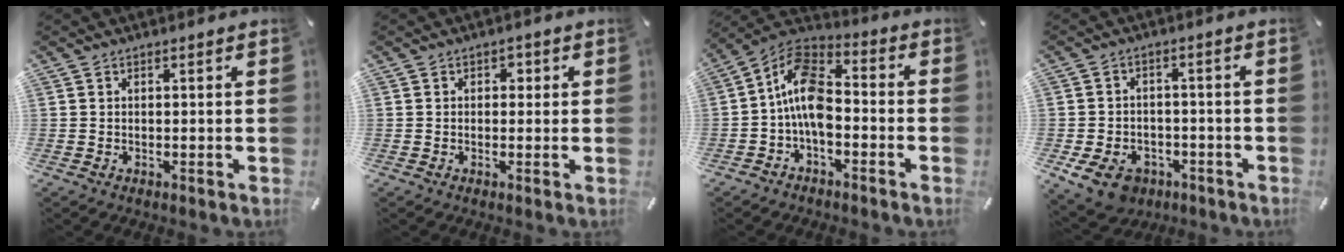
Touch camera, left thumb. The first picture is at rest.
{"total": 1.6, "force": [-0.1, 1.5, 0.7], "torque": [-0.007, 0.006, -0.009]}
{"total": 11.8, "force": [-3.1, 7.2, 8.9], "torque": [-0.185, 0.014, -0.058]}
{"total": 8.6, "force": [-4.6, 6.1, 3.9], "torque": [-0.088, 0.030, -0.082]}